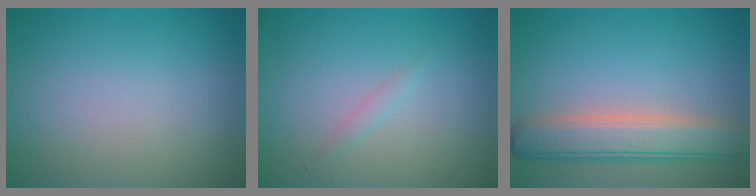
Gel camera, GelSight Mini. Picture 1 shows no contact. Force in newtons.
{"total": 0.7, "press": 0.7, "slide": 0.1}
{"total": 5.3, "press": 5.3, "slide": 0.4}